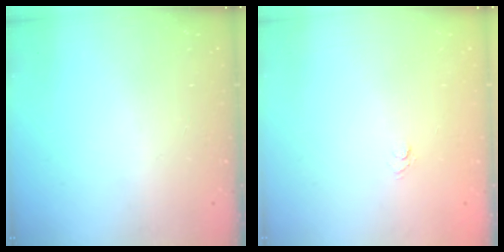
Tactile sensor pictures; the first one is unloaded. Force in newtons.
{"total": 3.6, "press": 3.4, "slide": 1.1}